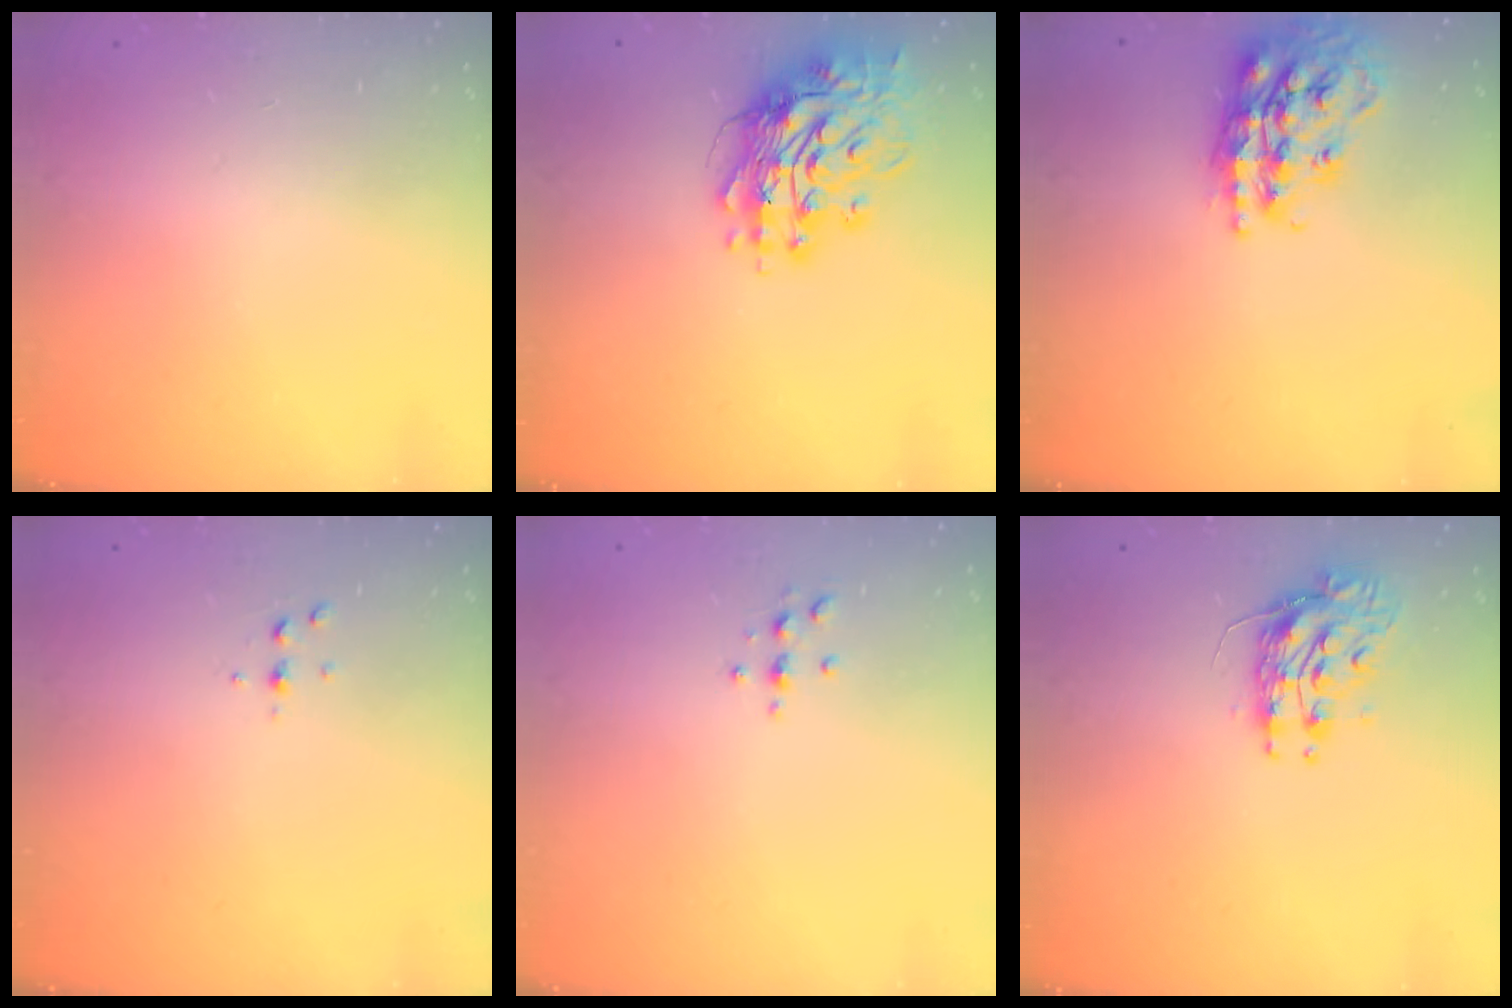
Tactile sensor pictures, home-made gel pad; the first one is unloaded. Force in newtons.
{"total": 17.5, "press": 17.4, "slide": 1.7}
{"total": 20.8, "press": 20.8, "slide": 1.4}
{"total": 2.6, "press": 2.6, "slide": 0.3}
{"total": 3.0, "press": 3.0, "slide": 0.4}
{"total": 9.3, "press": 9.2, "slide": 0.6}